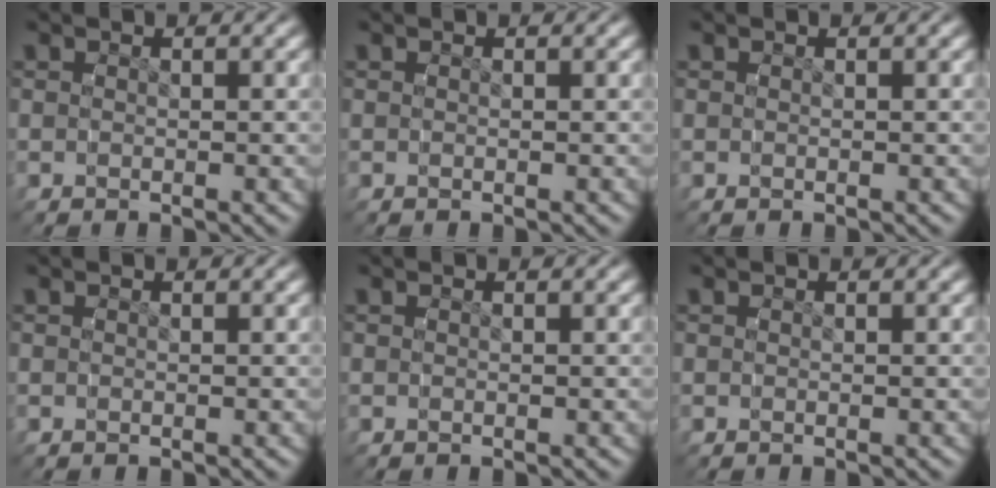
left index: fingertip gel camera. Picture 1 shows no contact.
{"total": 0.0}
{"total": 0.0}
{"total": 0.0}
{"total": 0.0}
{"total": 0.0}